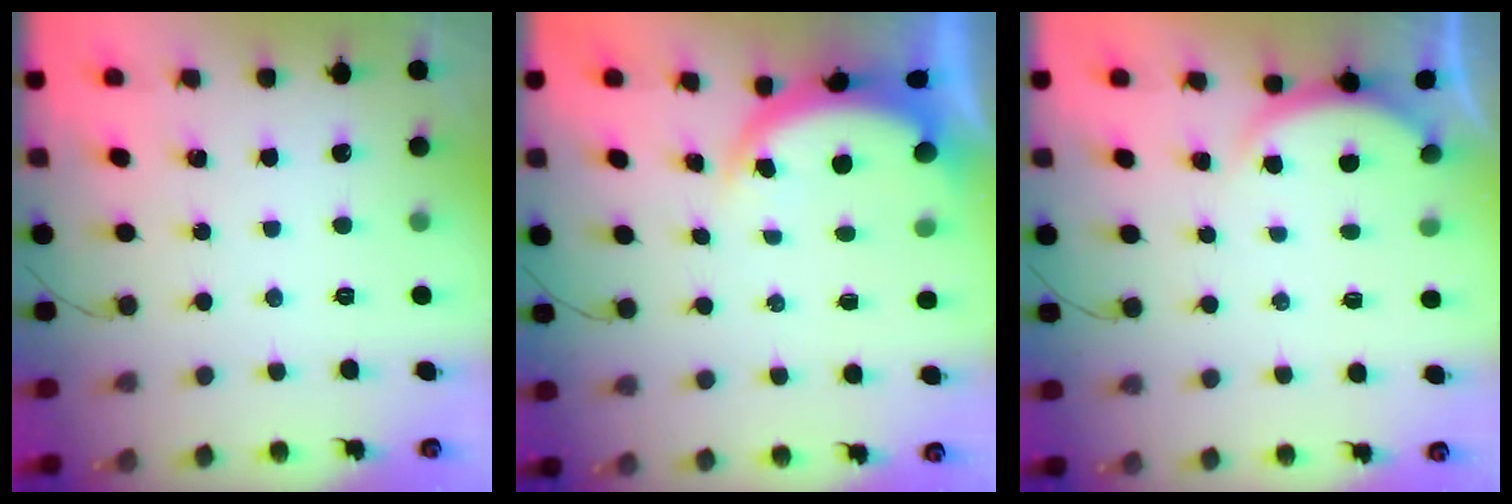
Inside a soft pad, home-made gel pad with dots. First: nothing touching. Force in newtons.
{"total": 4.7, "press": 4.6, "slide": 0.9}
{"total": 1.6, "press": 1.5, "slide": 0.6}